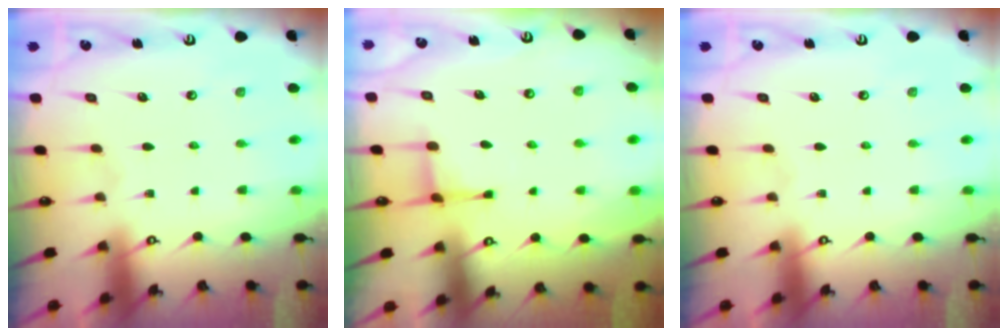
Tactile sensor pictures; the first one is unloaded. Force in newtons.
{"total": 3.1, "press": 3.0, "slide": 0.7}
{"total": 0.0}